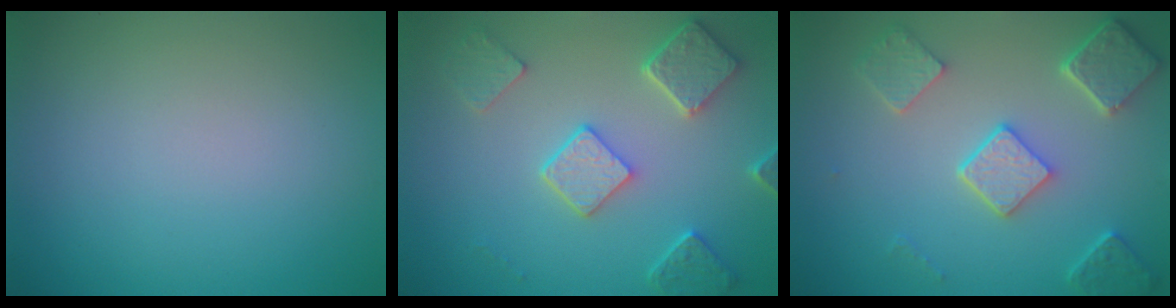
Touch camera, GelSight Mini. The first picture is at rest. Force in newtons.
{"total": 4.9, "press": 3.9, "slide": 2.9}
{"total": 5.4, "press": 4.2, "slide": 3.4}